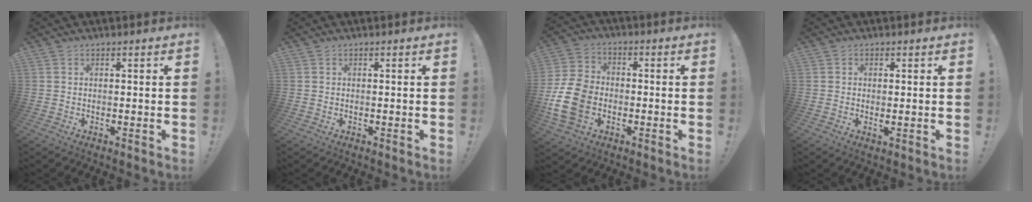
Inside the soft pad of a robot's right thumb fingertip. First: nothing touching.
{"total": 0.0}
{"total": 14.8, "force": [-4.0, 11.1, 9.0], "torque": [-0.175, 0.030, -0.070]}
{"total": 1.2, "force": [0.2, 0.6, 1.0], "torque": [-0.009, -0.003, 0.003]}